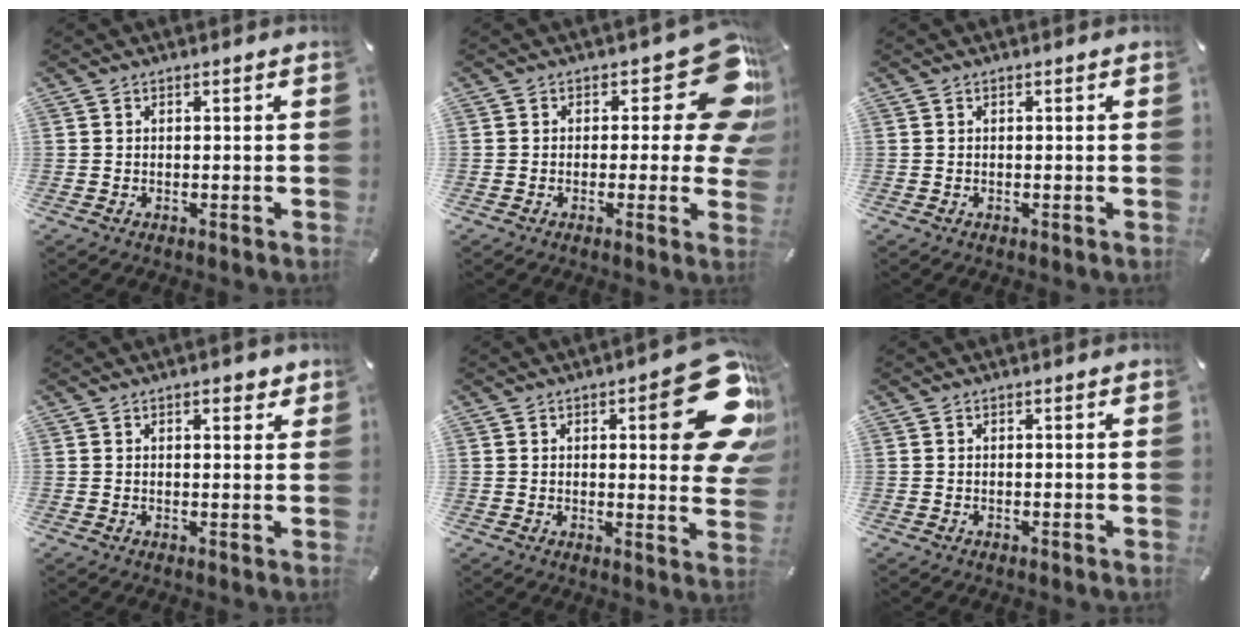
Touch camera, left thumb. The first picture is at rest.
{"total": 16.5, "force": [6.5, 7.3, 13.3], "torque": [-0.156, -0.051, 0.110]}
{"total": 0.0}
{"total": 2.7, "force": [1.6, 1.1, 1.8], "torque": [-0.023, -0.001, 0.025]}
{"total": 21.8, "force": [7.9, 8.0, 18.6], "torque": [-0.214, -0.059, 0.122]}
{"total": 0.0}